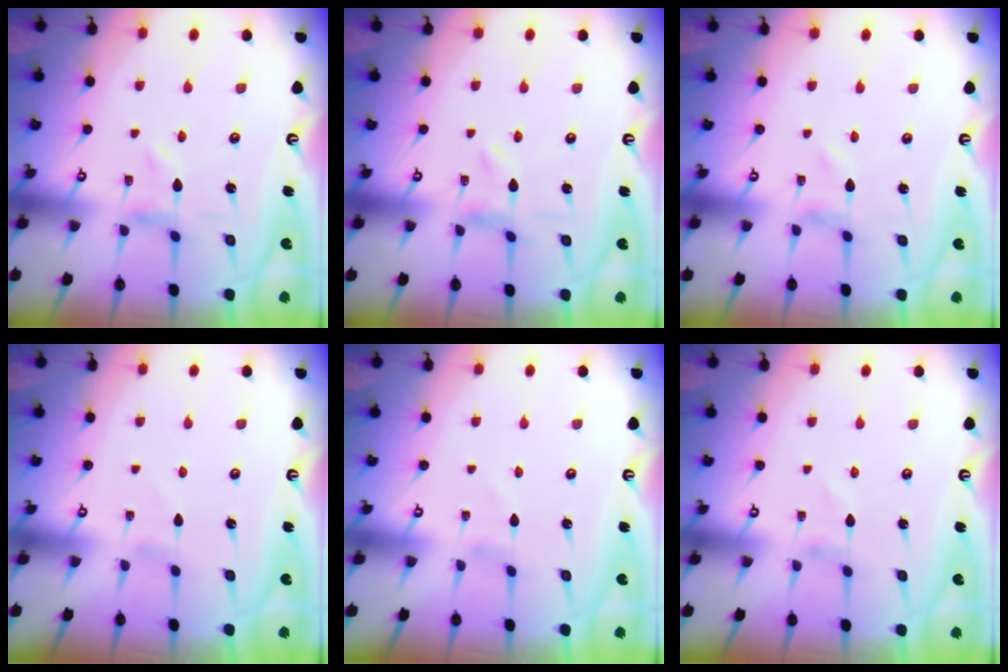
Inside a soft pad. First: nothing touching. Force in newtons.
{"total": 0.7, "press": 0.7, "slide": 0.2}
{"total": 0.6, "press": 0.6, "slide": 0.2}
{"total": 1.2, "press": 1.2, "slide": 0.1}
{"total": 1.1, "press": 1.1, "slide": 0.1}
{"total": 1.2, "press": 1.2, "slide": 0.1}